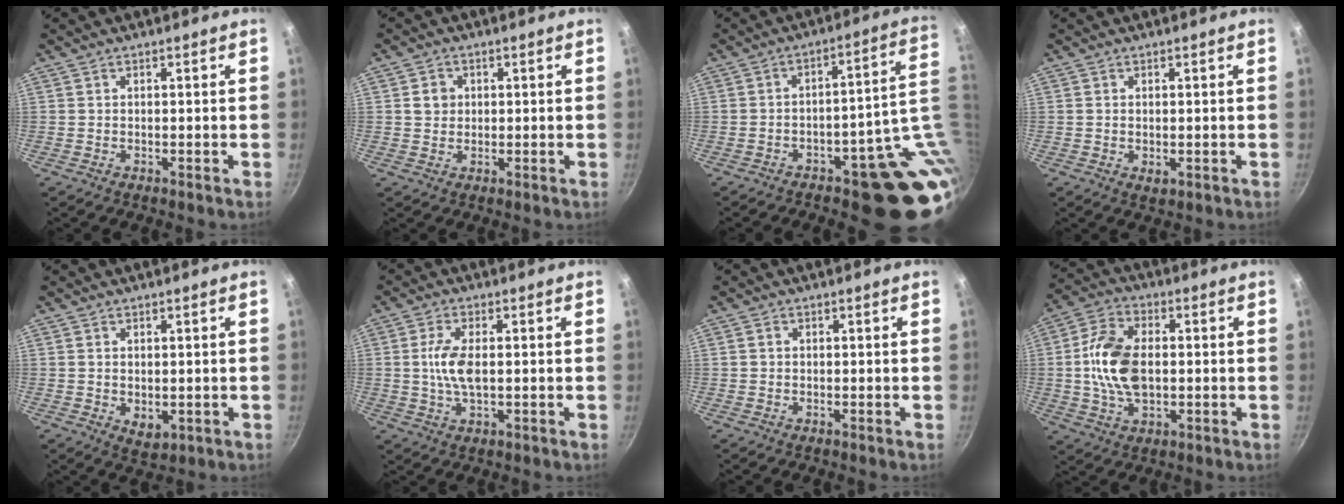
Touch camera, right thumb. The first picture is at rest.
{"total": 3.0, "force": [0.5, 2.8, 1.1], "torque": [-0.003, 0.004, 0.005]}
{"total": 15.8, "force": [-2.3, 7.7, 13.6], "torque": [-0.084, 0.031, -0.020]}
{"total": 1.7, "force": [-0.2, 1.0, 1.4], "torque": [-0.021, -0.005, -0.002]}
{"total": 3.7, "force": [-0.2, 2.5, 2.8], "torque": [-0.042, -0.013, 0.001]}
{"total": 6.4, "force": [0.3, 2.7, 5.8], "torque": [-0.123, 0.002, 0.004]}
{"total": 0.8, "force": [0.0, 0.7, 0.3], "torque": [-0.004, 0.005, -0.002]}
{"total": 12.5, "force": [0.1, 7.6, 9.9], "torque": [-0.179, 0.016, -0.007]}